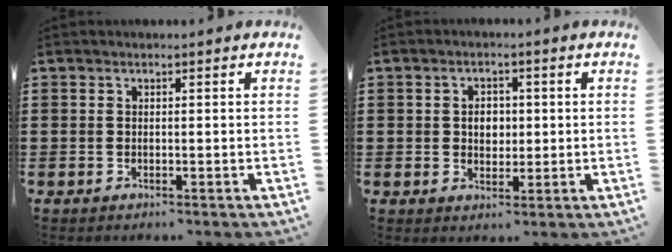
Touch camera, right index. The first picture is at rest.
{"total": 2.9, "force": [0.1, 2.3, 1.8], "torque": [-0.033, 0.006, -0.003]}